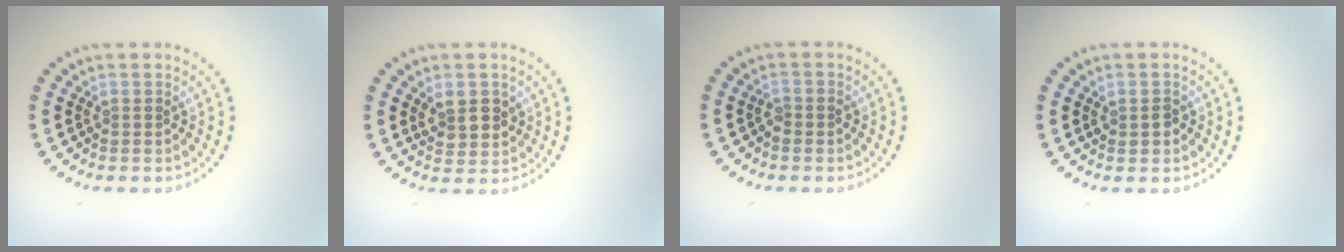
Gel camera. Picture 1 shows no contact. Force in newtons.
{"total": 2.6, "press": 2.5, "slide": 0.8}
{"total": 0.9, "press": 0.9, "slide": 0.2}
{"total": 1.2, "press": 1.2, "slide": 0.0}